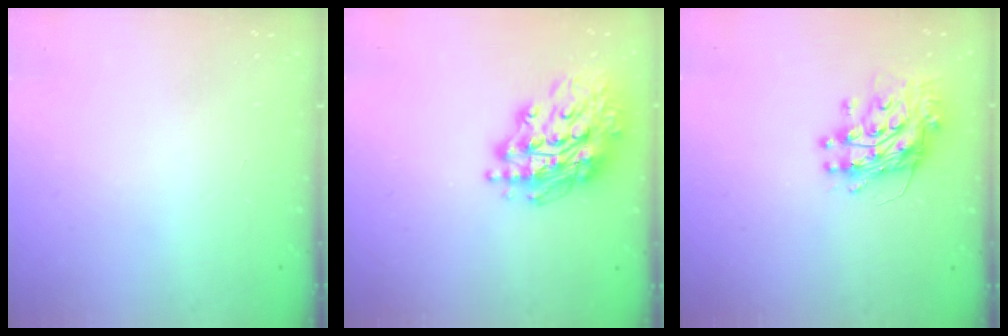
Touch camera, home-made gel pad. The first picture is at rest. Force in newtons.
{"total": 18.9, "press": 18.8, "slide": 2.2}
{"total": 11.7, "press": 11.6, "slide": 1.2}